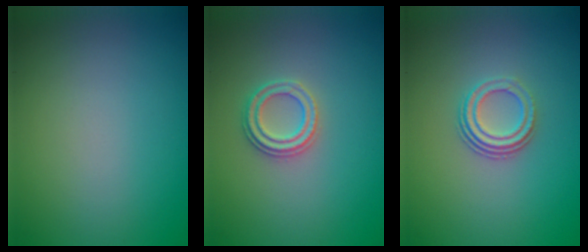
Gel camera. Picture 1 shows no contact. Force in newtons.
{"total": 2.3, "press": 2.3, "slide": 0.4}
{"total": 2.9, "press": 2.0, "slide": 2.0}